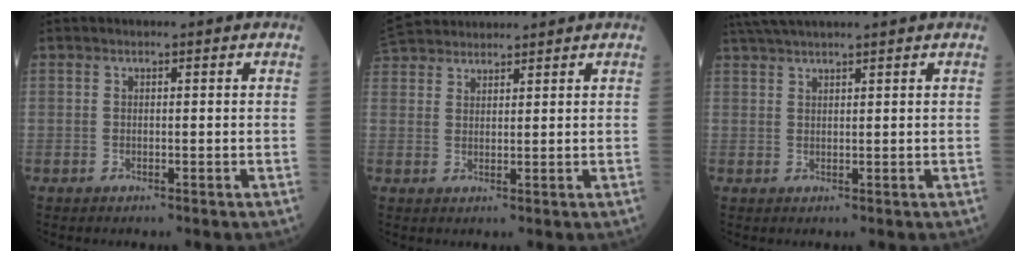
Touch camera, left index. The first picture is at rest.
{"total": 7.7, "force": [7.2, 1.8, 2.0], "torque": [-0.041, 0.038, 0.134]}
{"total": 6.0, "force": [5.2, -0.8, 3.0], "torque": [-0.052, 0.035, 0.094]}